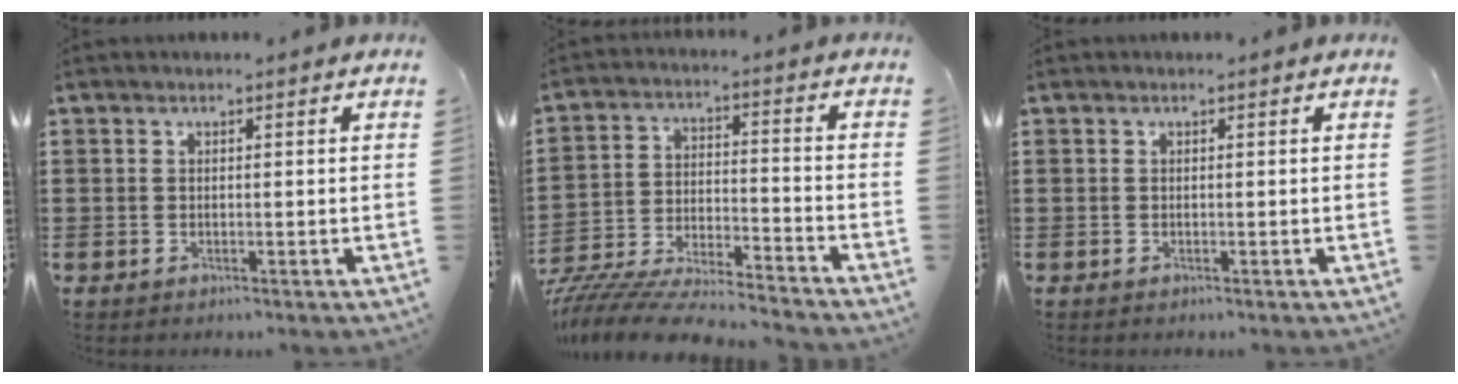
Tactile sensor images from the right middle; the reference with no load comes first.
{"total": 8.4, "force": [-8.3, 0.2, 1.6], "torque": [-0.035, 0.003, -0.166]}
{"total": 0.0}